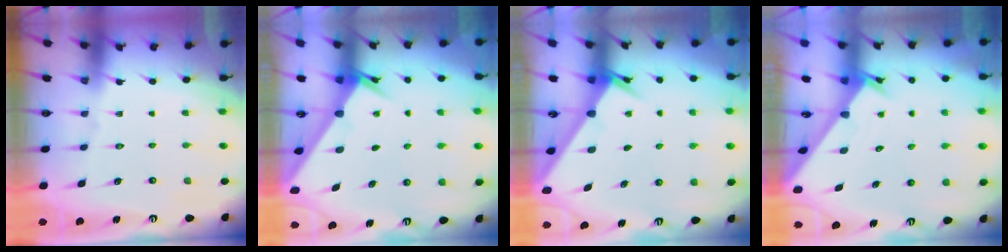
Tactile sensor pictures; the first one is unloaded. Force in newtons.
{"total": 2.4, "press": 2.4, "slide": 0.3}
{"total": 2.4, "press": 2.4, "slide": 0.3}
{"total": 2.1, "press": 2.1, "slide": 0.1}